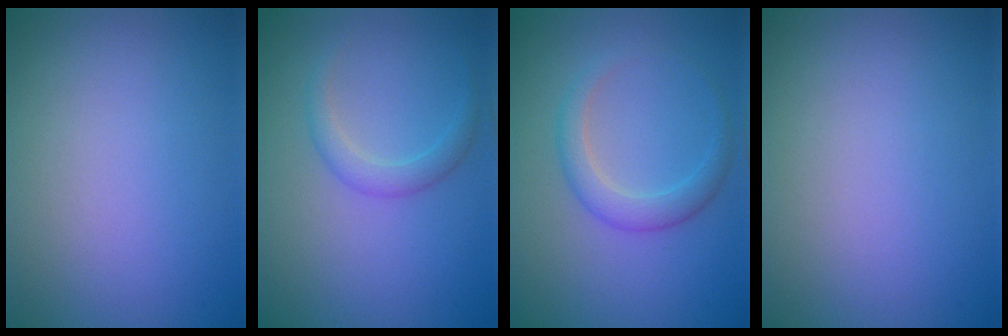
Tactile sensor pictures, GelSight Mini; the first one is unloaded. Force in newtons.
{"total": 1.7, "press": 1.7, "slide": 0.1}
{"total": 2.4, "press": 2.4, "slide": 0.1}
{"total": 0.0}